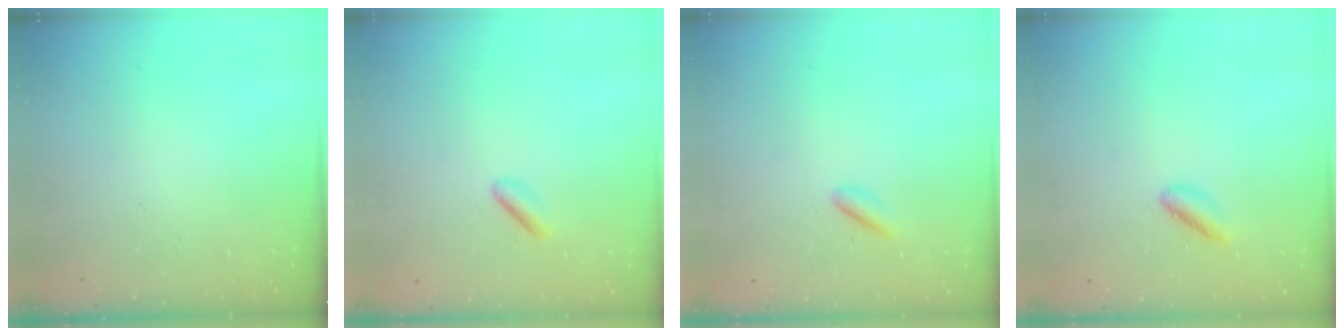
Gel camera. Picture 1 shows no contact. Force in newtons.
{"total": 1.6, "press": 1.3, "slide": 0.9}
{"total": 2.4, "press": 2.4, "slide": 0.5}
{"total": 3.2, "press": 2.9, "slide": 1.3}